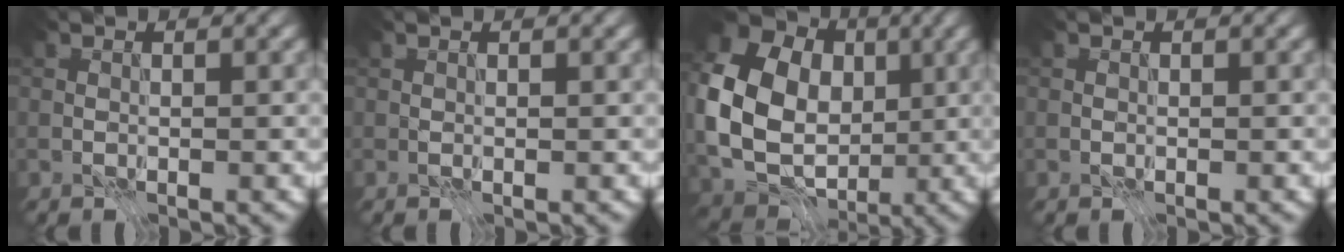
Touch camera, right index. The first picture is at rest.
{"total": 0.0}
{"total": 14.0, "force": [0.6, 11.6, 7.8], "torque": [-0.161, -0.007, 0.008]}
{"total": 0.0}